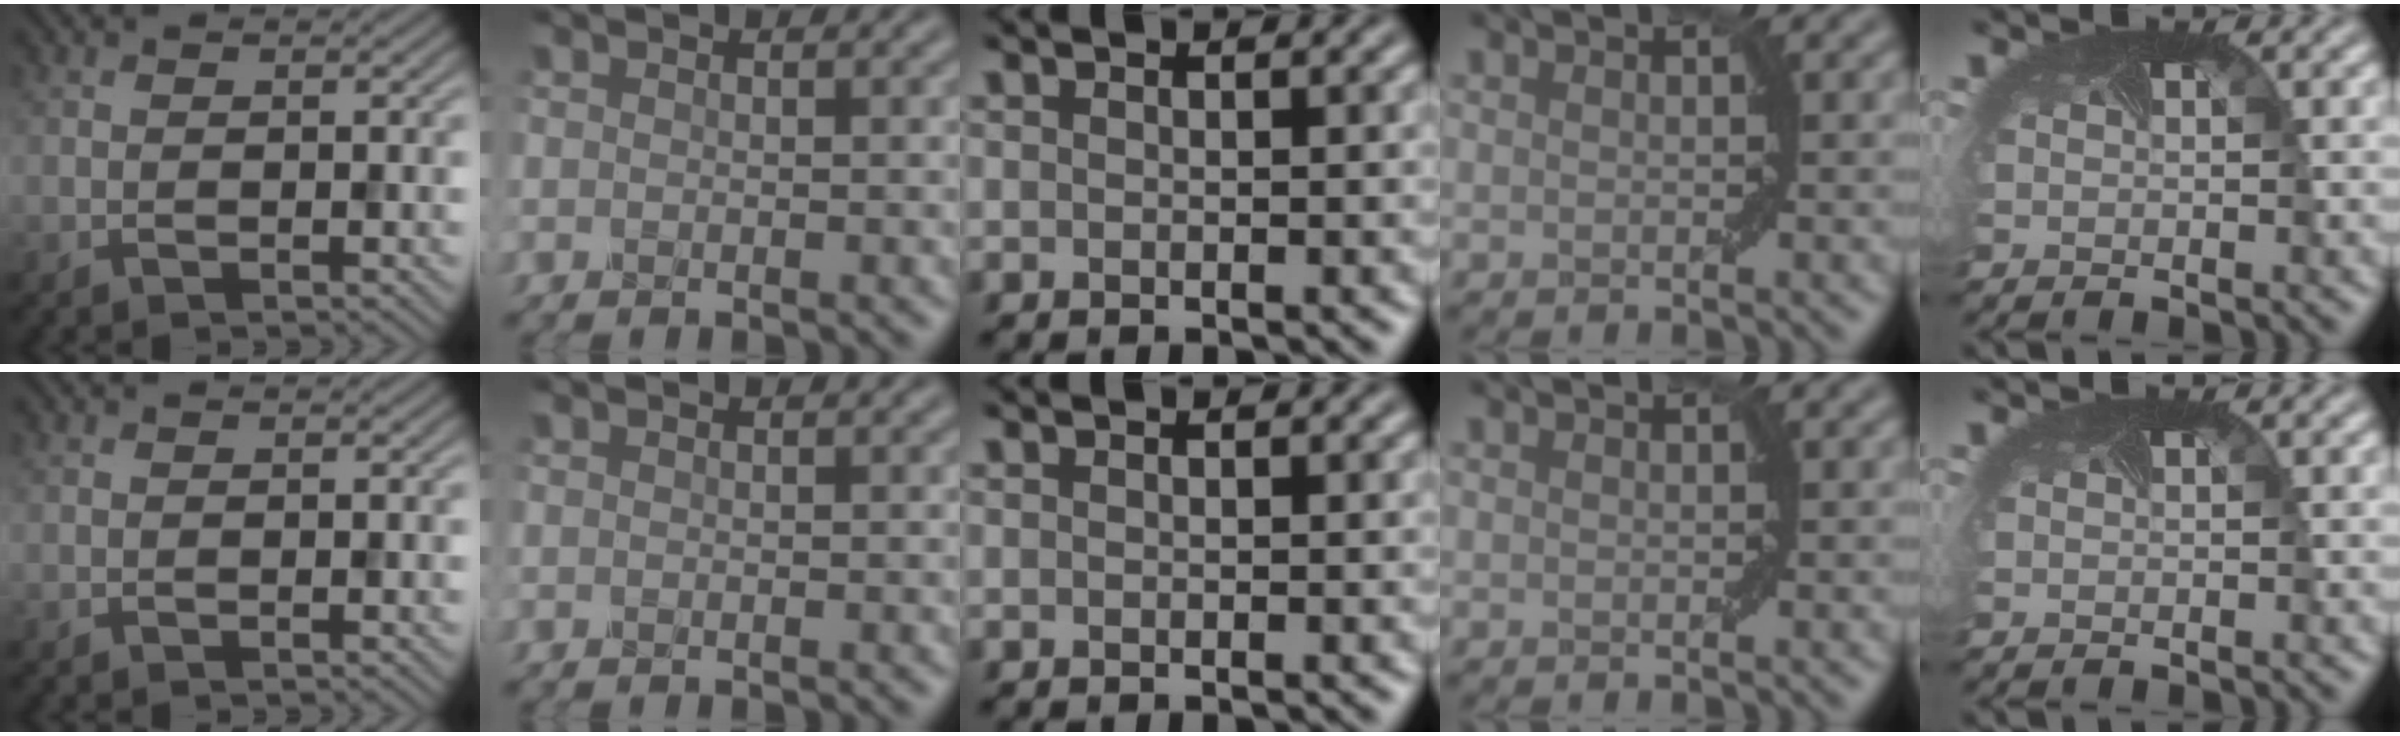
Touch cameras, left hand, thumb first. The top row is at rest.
{}